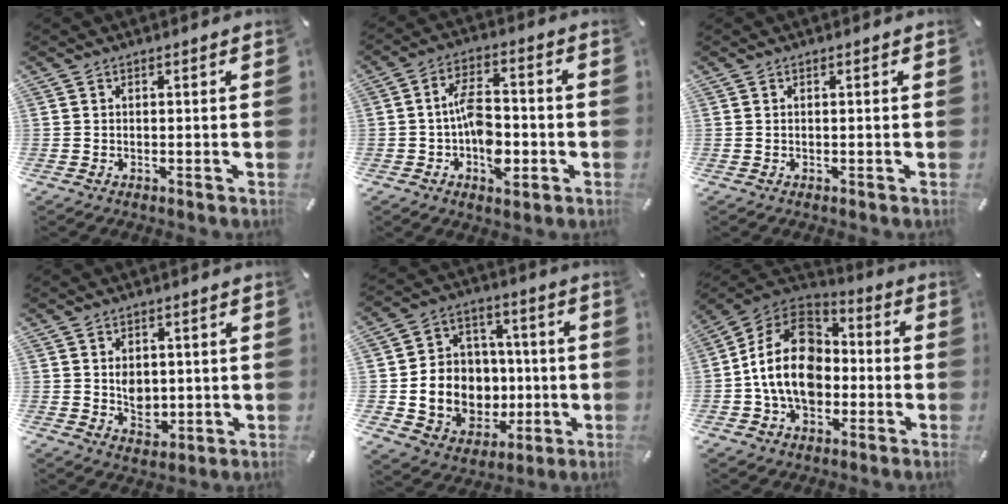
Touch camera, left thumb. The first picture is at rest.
{"total": 10.4, "force": [-2.6, 6.0, 8.0], "torque": [-0.138, 0.012, -0.046]}
{"total": 0.0}
{"total": 5.5, "force": [0.5, 4.7, 2.9], "torque": [-0.026, -0.002, 0.008]}
{"total": 12.9, "force": [-1.2, 12.2, 3.9], "torque": [-0.063, 0.005, -0.003]}
{"total": 16.7, "force": [-2.1, 13.0, 10.3], "torque": [-0.219, 0.027, -0.043]}